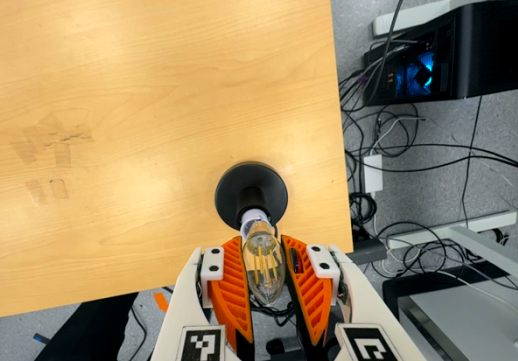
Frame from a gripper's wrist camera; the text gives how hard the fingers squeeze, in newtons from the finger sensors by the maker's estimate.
{"total": 9.2, "left": 8.1, "right": 10.3}